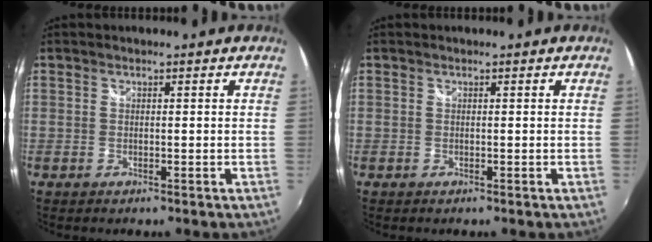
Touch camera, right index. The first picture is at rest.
{"total": 0.0}